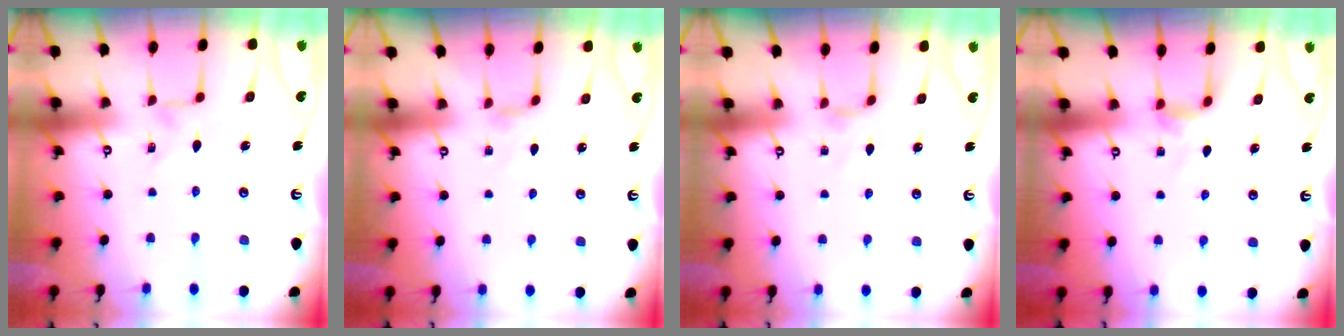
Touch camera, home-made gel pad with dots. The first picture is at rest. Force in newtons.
{"total": 2.7, "press": 2.7, "slide": 0.3}
{"total": 2.0, "press": 2.0, "slide": 0.3}
{"total": 2.8, "press": 2.8, "slide": 0.5}